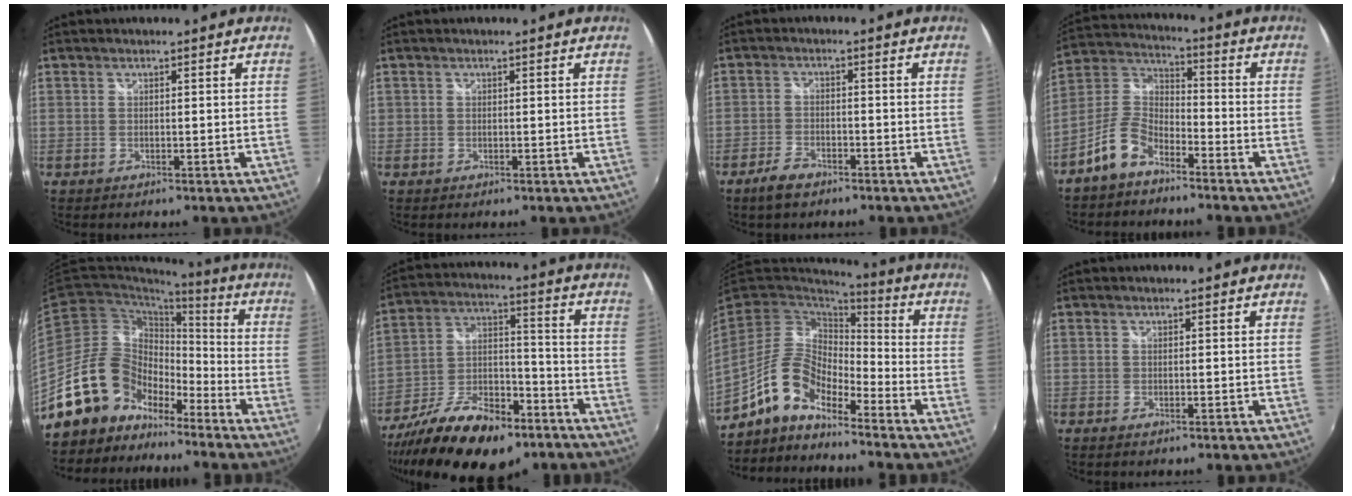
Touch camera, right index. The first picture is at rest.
{"total": 0.6, "force": [-0.1, 0.6, 0.0], "torque": [0.001, -0.003, -0.003]}
{"total": 4.4, "force": [-3.4, 1.9, 2.1], "torque": [-0.057, 0.001, -0.062]}
{"total": 8.7, "force": [-5.9, 4.2, 4.9], "torque": [-0.117, 0.021, -0.120]}
{"total": 16.2, "force": [-12.4, 9.4, 4.7], "torque": [-0.098, 0.038, -0.219]}
{"total": 22.2, "force": [-14.0, 10.1, 14.0], "torque": [-0.267, -0.015, -0.227]}
{"total": 10.6, "force": [-7.5, 4.1, 6.2], "torque": [-0.130, 0.018, -0.151]}
{"total": 0.6, "force": [-0.4, 0.3, 0.3], "torque": [-0.008, -0.004, -0.008]}